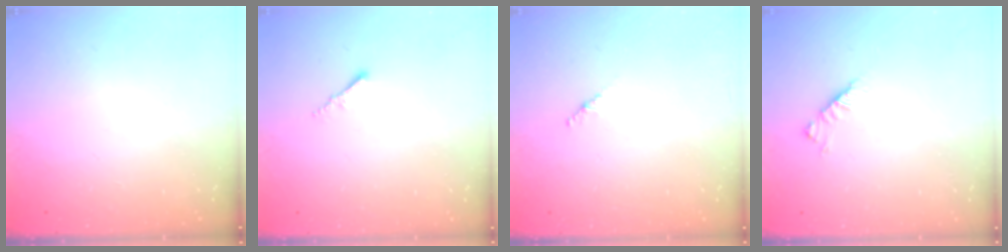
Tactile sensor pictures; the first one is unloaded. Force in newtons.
{"total": 1.2, "press": 1.1, "slide": 0.4}
{"total": 2.9, "press": 2.8, "slide": 0.8}
{"total": 3.0, "press": 2.9, "slide": 0.8}